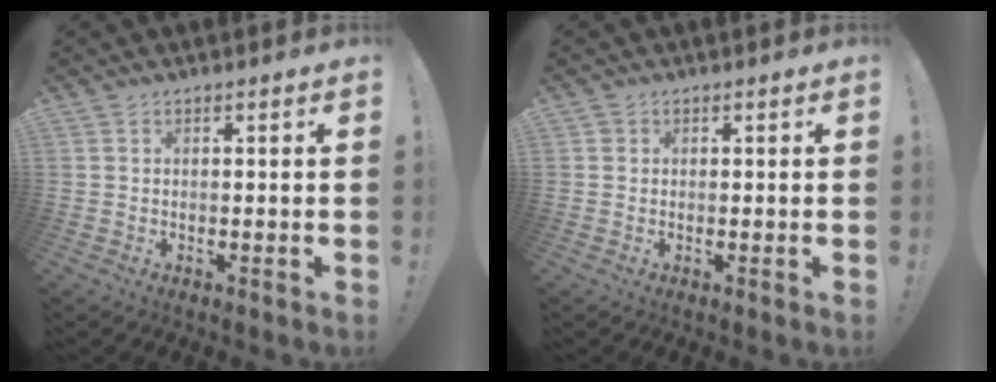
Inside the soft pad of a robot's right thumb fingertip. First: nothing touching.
{"total": 0.9, "force": [0.4, 0.8, 0.1], "torque": [0.000, 0.001, 0.006]}